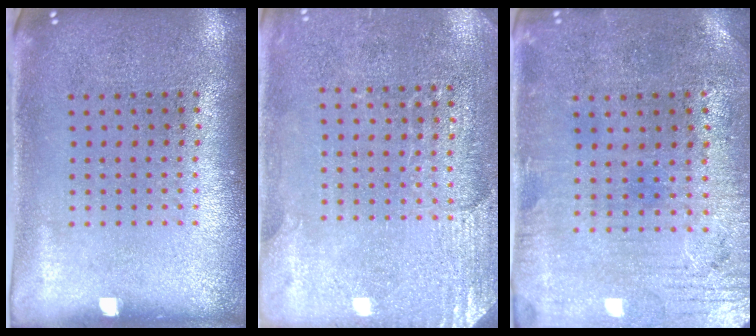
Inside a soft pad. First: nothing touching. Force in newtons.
{"total": 2.8, "press": 2.6, "slide": 1.0}
{"total": 0.6, "press": 0.4, "slide": 0.5}